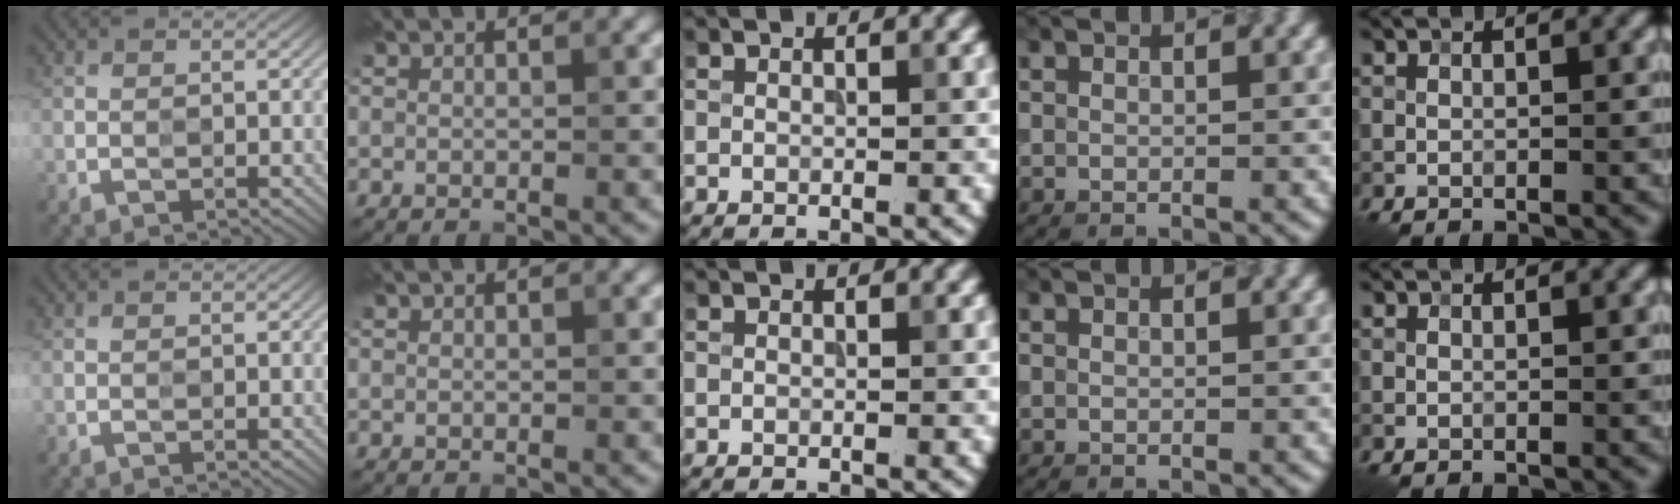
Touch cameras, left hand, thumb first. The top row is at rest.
{}